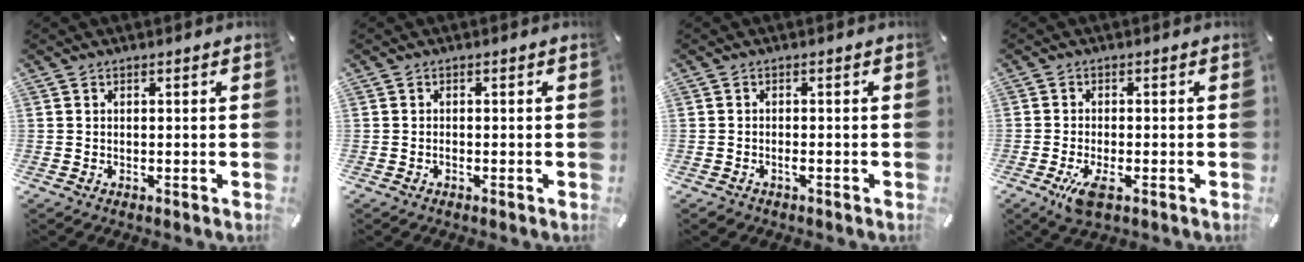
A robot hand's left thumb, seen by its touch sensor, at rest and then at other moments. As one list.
[{"total": 0.7, "force": [-0.4, 0.3, 0.5], "torque": [-0.010, -0.002, -0.008]}, {"total": 1.2, "force": [-0.7, 0.6, 0.8], "torque": [-0.018, 0.002, -0.014]}, {"total": 5.2, "force": [-2.2, 1.6, 4.5], "torque": [-0.087, -0.007, -0.035]}]